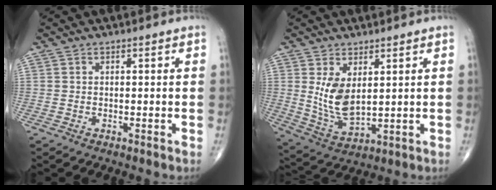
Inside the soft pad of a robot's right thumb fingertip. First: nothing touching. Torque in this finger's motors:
{"motor_torque": [-0.55, 0.62, 0.74, 0.32, 0.10]}